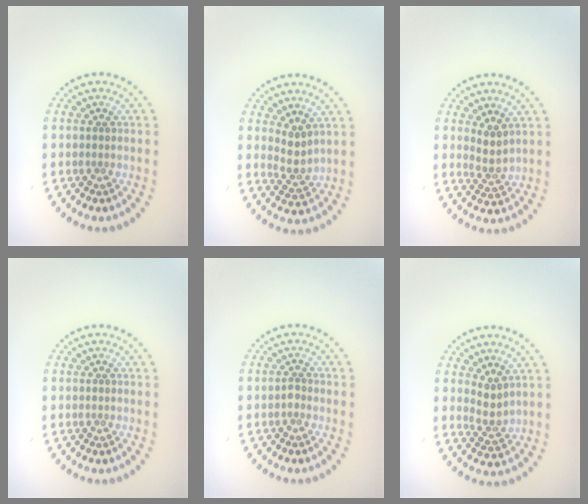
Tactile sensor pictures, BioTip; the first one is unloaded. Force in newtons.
{"total": 2.0, "press": 1.5, "slide": 1.3}
{"total": 2.0, "press": 1.5, "slide": 1.3}
{"total": 0.0}
{"total": 0.5, "press": 0.4, "slide": 0.3}
{"total": 2.0, "press": 1.6, "slide": 1.3}